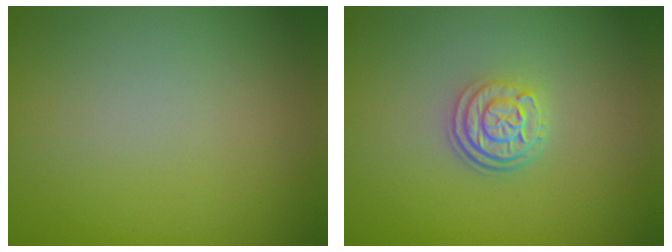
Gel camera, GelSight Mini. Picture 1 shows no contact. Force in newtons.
{"total": 3.0, "press": 2.4, "slide": 1.7}